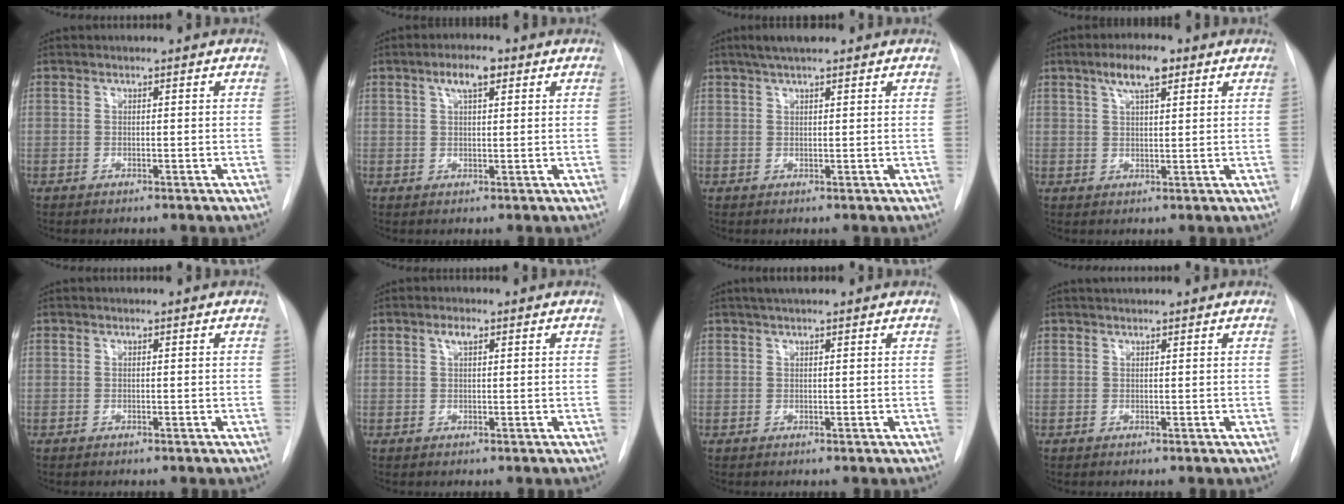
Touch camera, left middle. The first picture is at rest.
{"total": 3.9, "force": [2.0, 1.2, 3.2], "torque": [-0.061, 0.008, 0.034]}
{"total": 4.4, "force": [3.2, 0.8, 2.8], "torque": [-0.055, 0.016, 0.055]}
{"total": 5.5, "force": [3.2, 1.4, 4.3], "torque": [-0.082, 0.009, 0.053]}
{"total": 0.0}
{"total": 1.5, "force": [0.7, 0.5, 1.1], "torque": [-0.025, 0.006, 0.012]}
{"total": 3.1, "force": [2.4, 0.5, 1.8], "torque": [-0.031, 0.017, 0.039]}
{"total": 1.6, "force": [1.5, 0.1, 0.6], "torque": [-0.011, 0.015, 0.027]}